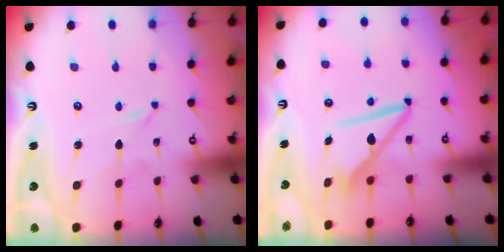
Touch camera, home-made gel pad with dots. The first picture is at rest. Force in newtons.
{"total": 8.9, "press": 8.9, "slide": 0.8}